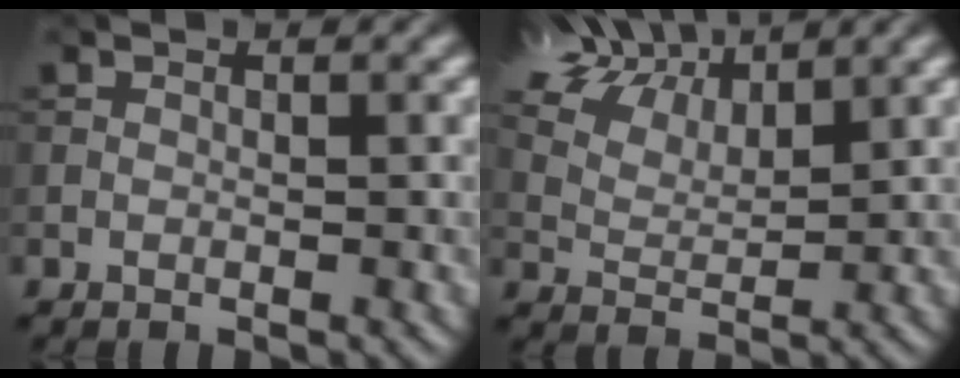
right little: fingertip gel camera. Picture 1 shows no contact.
{"total": 7.8, "force": [6.0, 3.3, 3.9], "torque": [-0.121, 0.020, 0.117]}